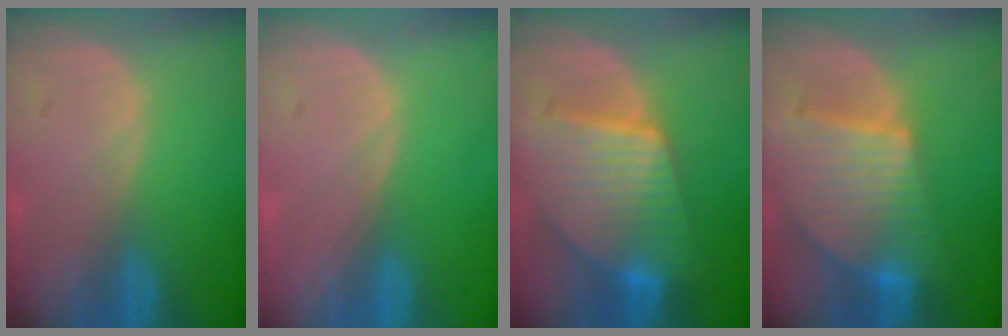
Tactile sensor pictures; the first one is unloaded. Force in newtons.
{"total": 0.0}
{"total": 9.5, "press": 9.5, "slide": 0.8}
{"total": 9.5, "press": 8.2, "slide": 4.8}